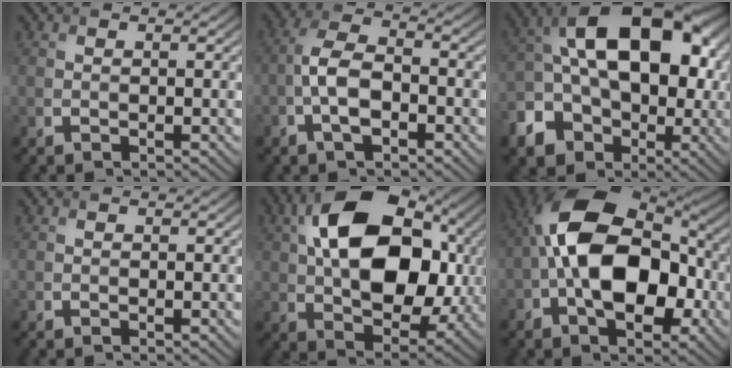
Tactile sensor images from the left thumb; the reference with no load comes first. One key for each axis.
{"total": 6.1, "fx": -2.0, "fy": 2.8, "fz": 5.1, "tx": -0.103, "ty": 0.010, "tz": -0.048}
{"total": 17.9, "fx": -2.3, "fy": 12.1, "fz": 12.9, "tx": -0.207, "ty": -0.005, "tz": -0.038}
{"total": 0.0}
{"total": 18.2, "fx": 3.6, "fy": 11.4, "fz": 13.6, "tx": -0.236, "ty": 0.013, "tz": 0.056}
{"total": 15.8, "fx": -1.0, "fy": 9.6, "fz": 12.5, "tx": -0.204, "ty": 0.016, "tz": -0.033}